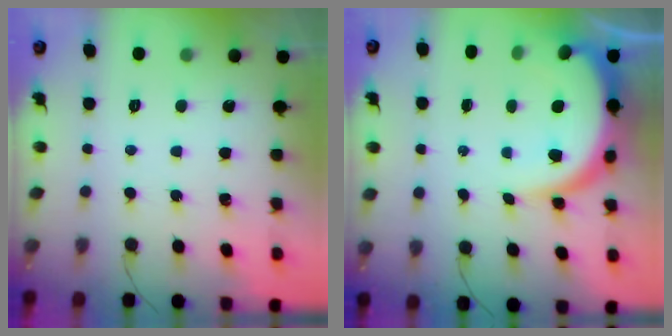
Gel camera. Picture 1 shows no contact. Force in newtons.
{"total": 10.5, "press": 10.5, "slide": 1.2}